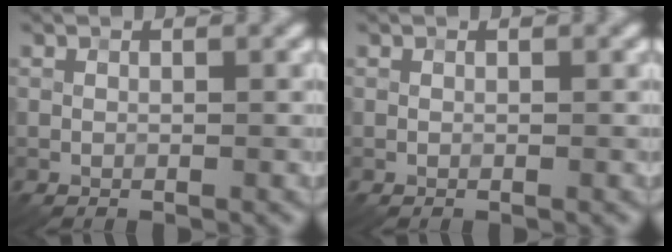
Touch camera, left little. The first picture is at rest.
{"total": 0.0}